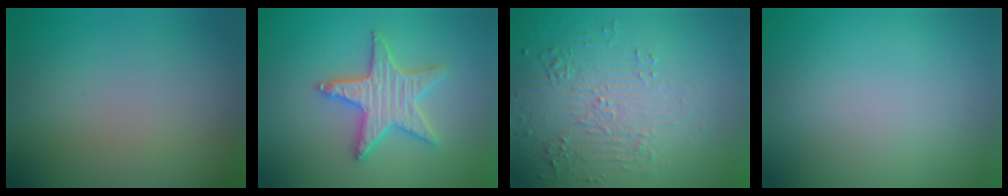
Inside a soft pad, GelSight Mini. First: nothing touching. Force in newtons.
{"total": 5.1, "press": 5.0, "slide": 0.9}
{"total": 5.2, "press": 3.7, "slide": 3.6}
{"total": 0.0}